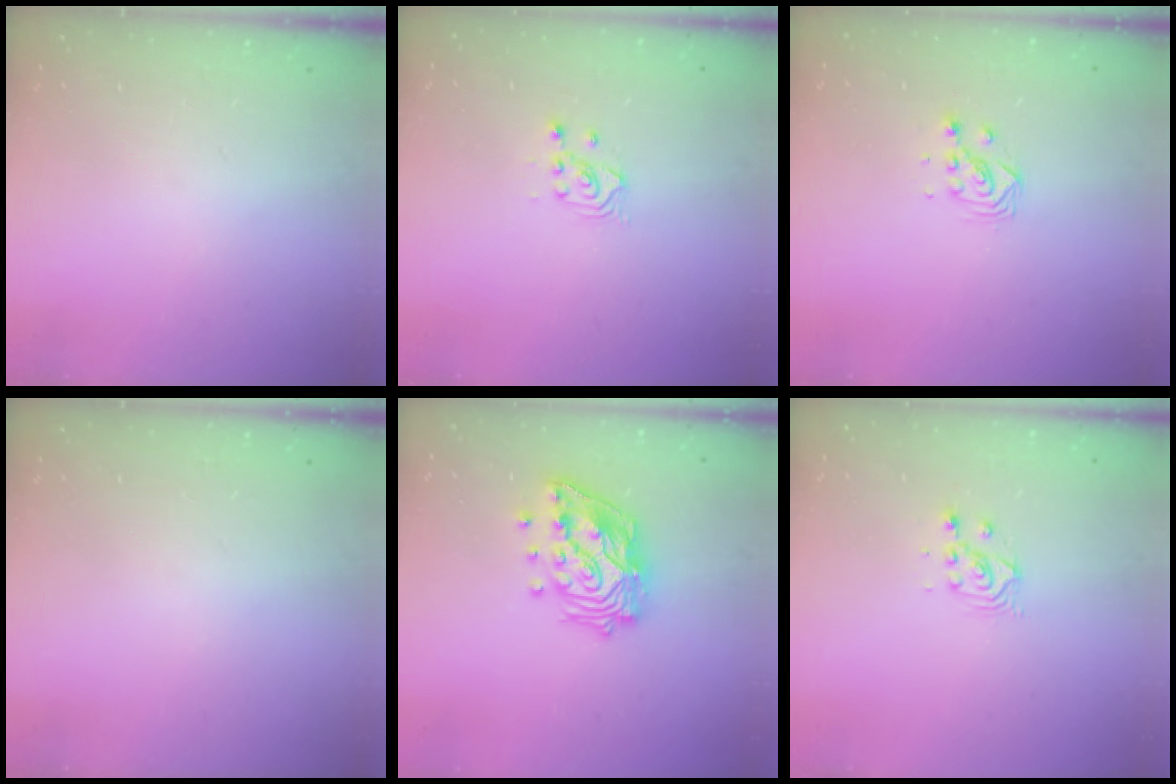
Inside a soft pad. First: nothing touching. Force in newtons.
{"total": 2.7, "press": 2.7, "slide": 0.3}
{"total": 3.4, "press": 3.4, "slide": 0.2}
{"total": 0.0}
{"total": 17.5, "press": 17.5, "slide": 1.4}
{"total": 2.9, "press": 2.9, "slide": 0.1}